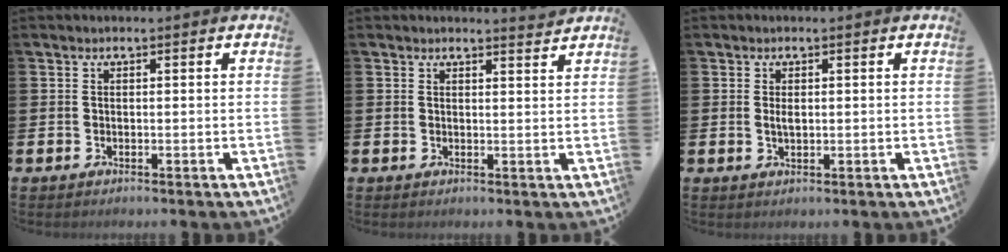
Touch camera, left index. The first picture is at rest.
{"total": 2.3, "force": [2.3, -0.1, 0.0], "torque": [0.011, -0.018, 0.039]}
{"total": 1.1, "force": [0.2, 0.5, 1.0], "torque": [-0.020, 0.003, 0.003]}